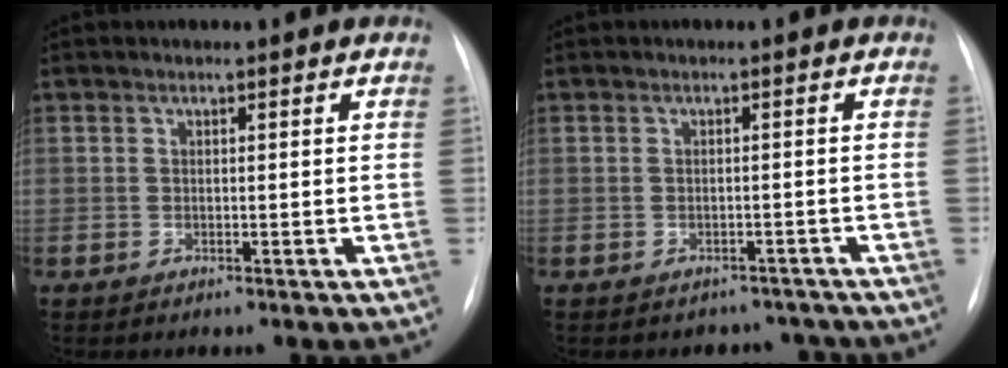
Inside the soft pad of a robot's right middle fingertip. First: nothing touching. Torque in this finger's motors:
{"motor_torque": [-0.13, -0.22, -0.02, 0.00]}